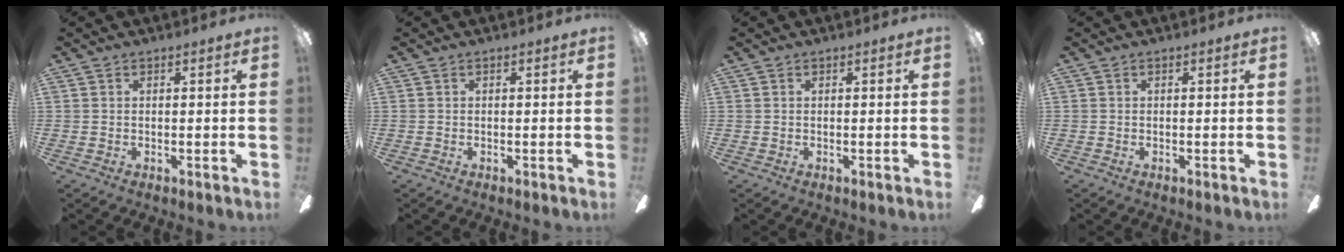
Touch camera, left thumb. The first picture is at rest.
{"total": 0.0}
{"total": 0.0}
{"total": 0.0}